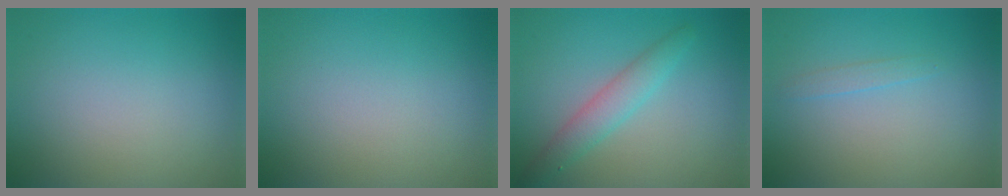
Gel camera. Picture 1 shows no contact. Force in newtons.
{"total": 0.0}
{"total": 2.8, "press": 2.8, "slide": 0.1}
{"total": 0.8, "press": 0.8, "slide": 0.1}